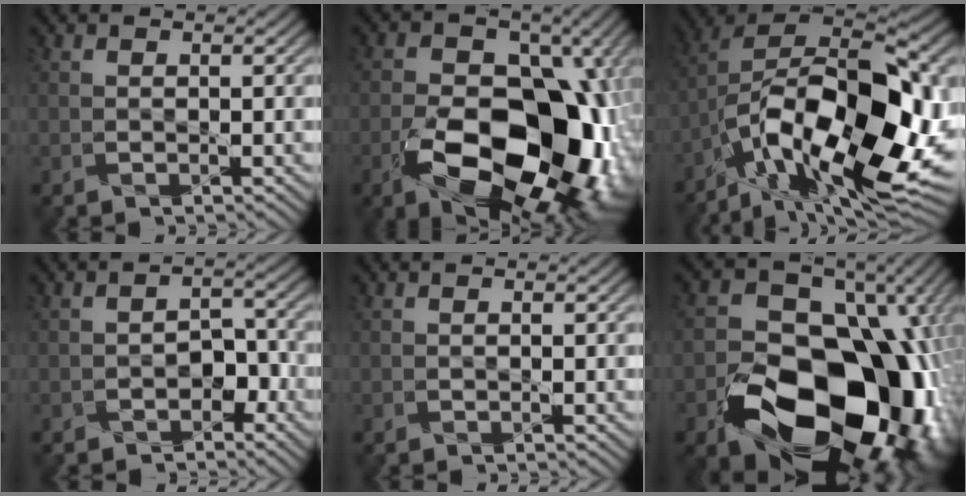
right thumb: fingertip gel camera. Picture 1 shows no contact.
{"total": 18.8, "force": [-5.9, 11.3, 13.9], "torque": [-0.203, -0.018, -0.090]}
{"total": 19.7, "force": [-7.5, 8.7, 15.9], "torque": [-0.273, -0.006, -0.129]}
{"total": 2.9, "force": [-2.0, 1.6, 1.2], "torque": [-0.015, 0.009, -0.031]}
{"total": 0.0}
{"total": 21.3, "force": [-7.0, 15.1, 13.3], "torque": [-0.208, -0.048, -0.085]}